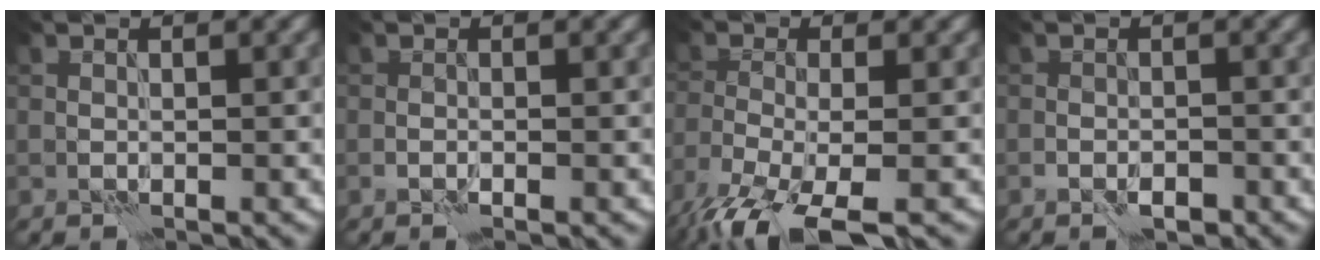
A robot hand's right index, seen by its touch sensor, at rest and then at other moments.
{"total": 0.7, "force": [-0.3, 0.2, 0.5], "torque": [-0.011, 0.001, -0.007]}
{"total": 8.3, "force": [-5.6, 2.6, 5.6], "torque": [-0.122, -0.024, -0.107]}
{"total": 1.8, "force": [-1.2, 0.9, 1.1], "torque": [-0.016, 0.001, -0.020]}